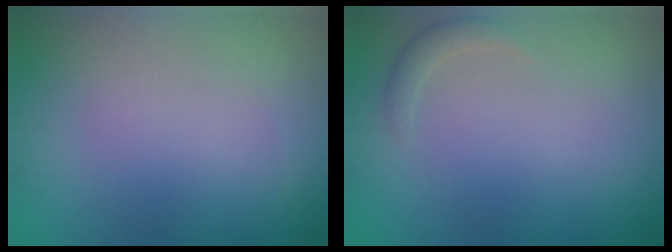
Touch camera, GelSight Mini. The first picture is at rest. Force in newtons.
{"total": 1.1, "press": 1.1, "slide": 0.0}